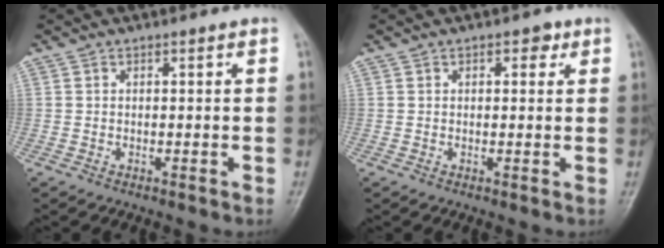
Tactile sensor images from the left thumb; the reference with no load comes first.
{"total": 2.3, "force": [1.1, 1.4, 1.5], "torque": [-0.007, 0.000, 0.011]}